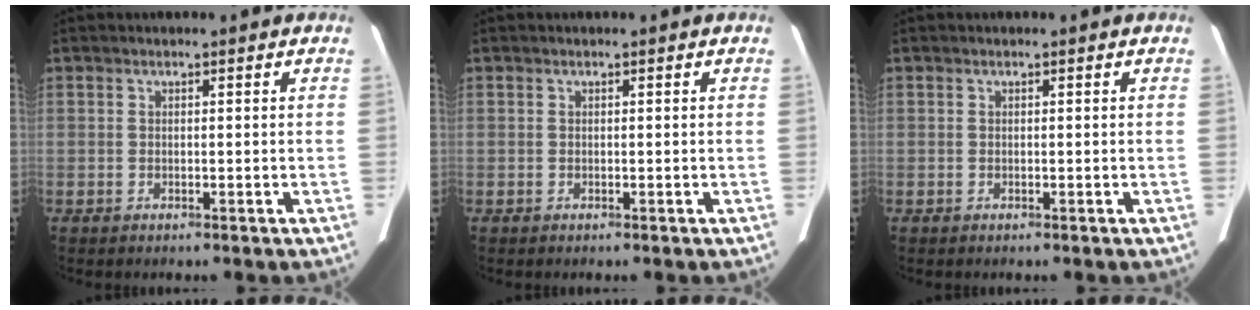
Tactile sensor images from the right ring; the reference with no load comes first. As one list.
[{"total": 0.0}, {"total": 0.0}]